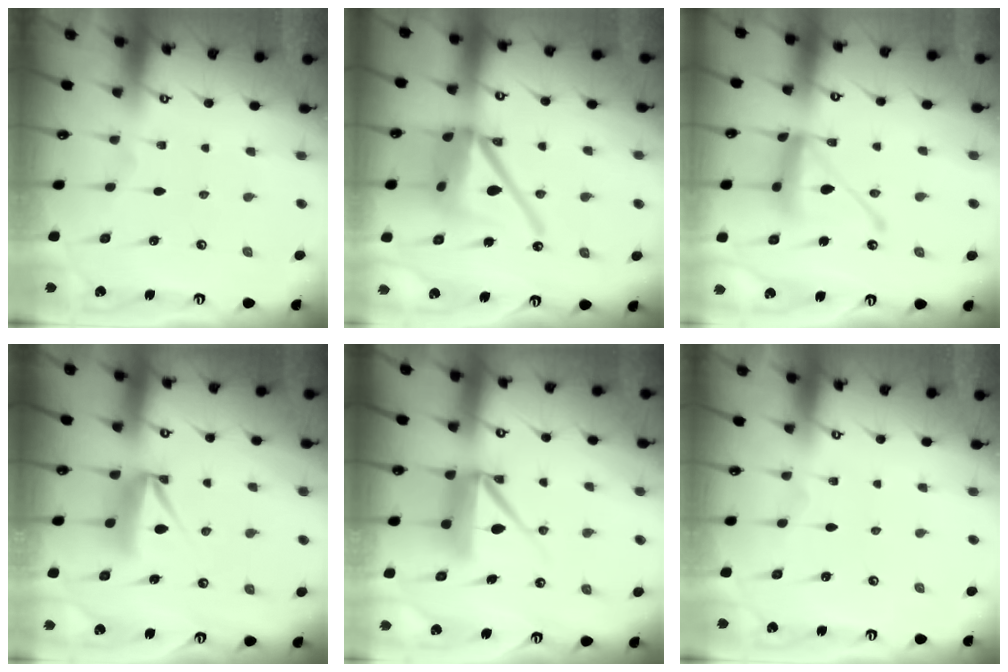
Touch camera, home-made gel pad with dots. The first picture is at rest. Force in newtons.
{"total": 16.7, "press": 16.6, "slide": 2.0}
{"total": 15.1, "press": 15.1, "slide": 1.1}
{"total": 7.4, "press": 7.4, "slide": 0.7}
{"total": 10.7, "press": 10.6, "slide": 1.0}
{"total": 0.0}